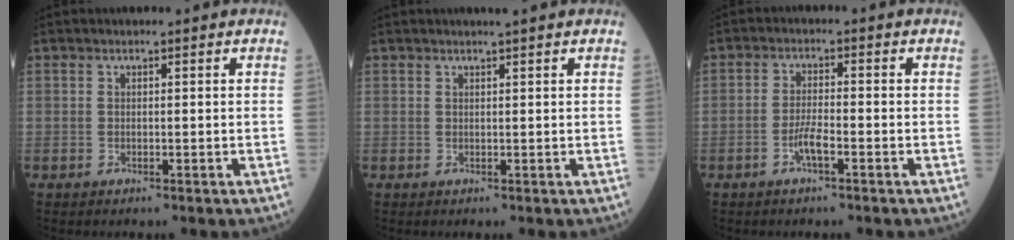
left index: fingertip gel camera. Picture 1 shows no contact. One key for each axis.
{"total": 1.6, "fx": 1.2, "fy": -0.2, "fz": 1.0, "tx": -0.011, "ty": 0.005, "tz": 0.021}
{"total": 3.1, "fx": -1.6, "fy": 0.4, "fz": 2.6, "tx": -0.053, "ty": 0.001, "tz": -0.033}